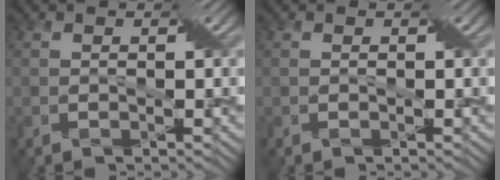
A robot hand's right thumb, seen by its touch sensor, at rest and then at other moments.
{"total": 0.0}